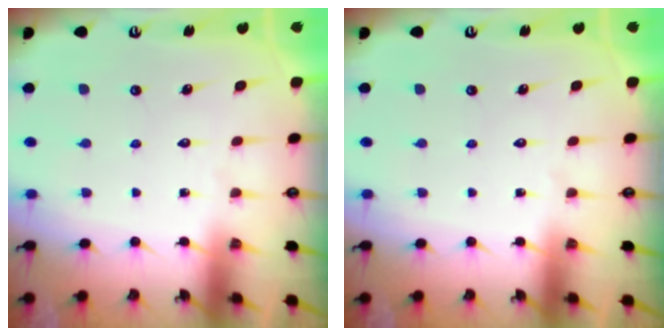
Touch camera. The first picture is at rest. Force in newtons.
{"total": 0.0}